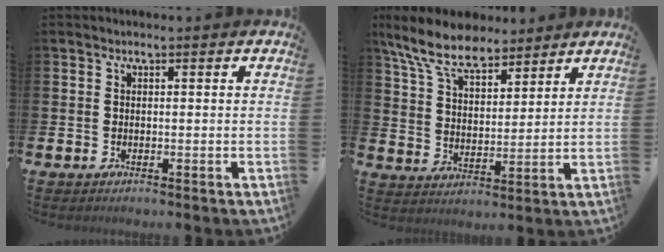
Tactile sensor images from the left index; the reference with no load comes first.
{"total": 9.1, "force": [8.0, 3.0, 3.2], "torque": [-0.099, -0.026, 0.148]}